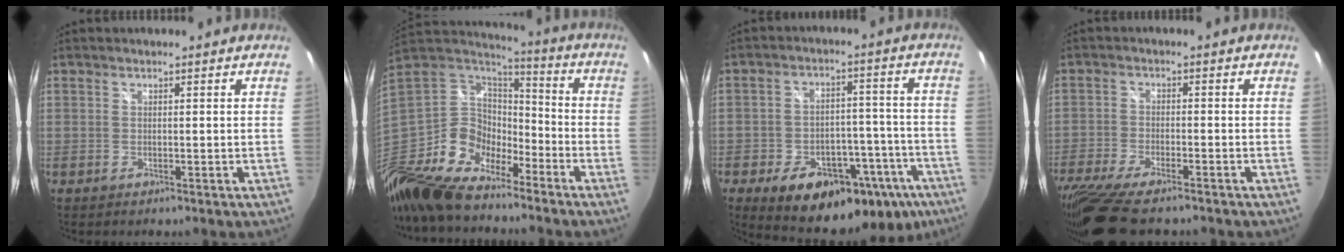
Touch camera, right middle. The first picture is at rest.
{"total": 21.8, "force": [-15.0, 11.6, 10.8], "torque": [-0.269, -0.013, -0.287]}
{"total": 24.0, "force": [-14.3, 13.0, 14.3], "torque": [-0.222, 0.010, -0.173]}
{"total": 15.0, "force": [-12.1, 3.5, 8.3], "torque": [-0.189, -0.055, -0.210]}